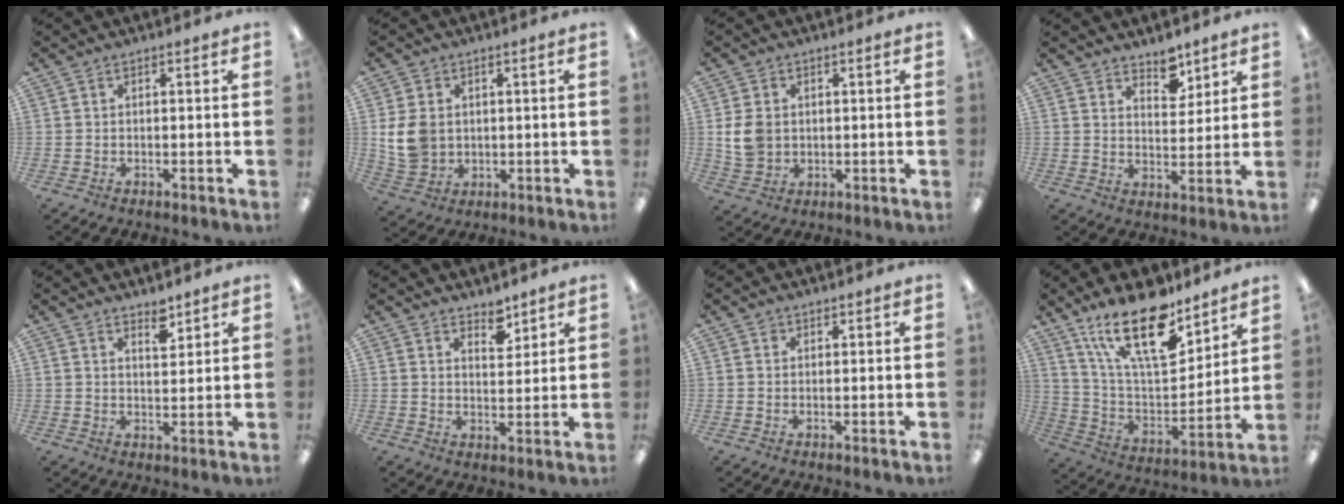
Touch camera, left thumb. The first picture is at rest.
{"total": 8.4, "force": [1.2, 6.9, 4.6], "torque": [-0.112, 0.010, 0.025]}
{"total": 6.7, "force": [0.8, 5.5, 3.7], "torque": [-0.084, 0.005, 0.015]}
{"total": 6.3, "force": [5.3, 2.9, 1.8], "torque": [-0.010, -0.035, 0.094]}
{"total": 4.1, "force": [3.4, 1.6, 1.6], "torque": [-0.006, -0.026, 0.056]}
{"total": 4.7, "force": [4.2, 1.8, 1.0], "torque": [0.003, -0.033, 0.073]}
{"total": 0.9, "force": [0.7, 0.7, 0.1], "torque": [-0.002, 0.001, 0.013]}
{"total": 21.8, "force": [14.9, 8.4, 13.5], "torque": [-0.249, -0.086, 0.258]}